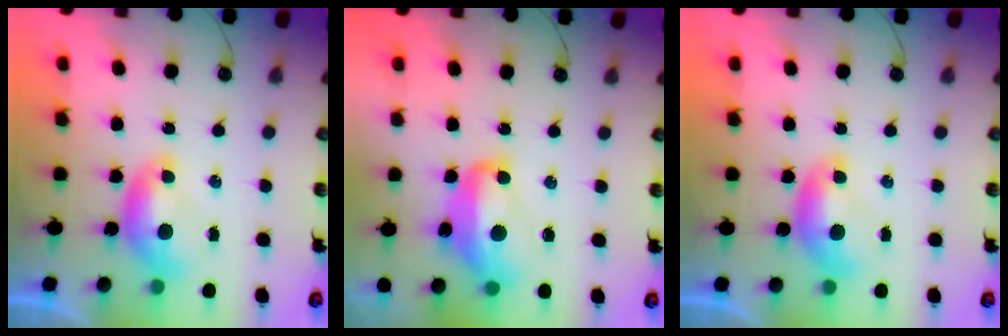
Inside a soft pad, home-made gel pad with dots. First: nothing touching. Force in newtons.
{"total": 7.8, "press": 7.7, "slide": 1.2}
{"total": 0.0}